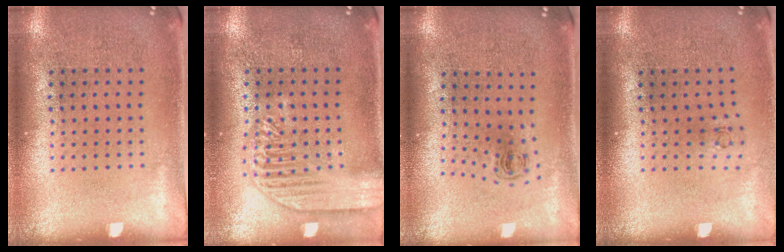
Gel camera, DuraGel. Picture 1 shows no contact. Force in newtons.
{"total": 3.5, "press": 3.4, "slide": 0.4}
{"total": 0.6, "press": 0.3, "slide": 0.5}
{"total": 0.6, "press": 0.3, "slide": 0.5}